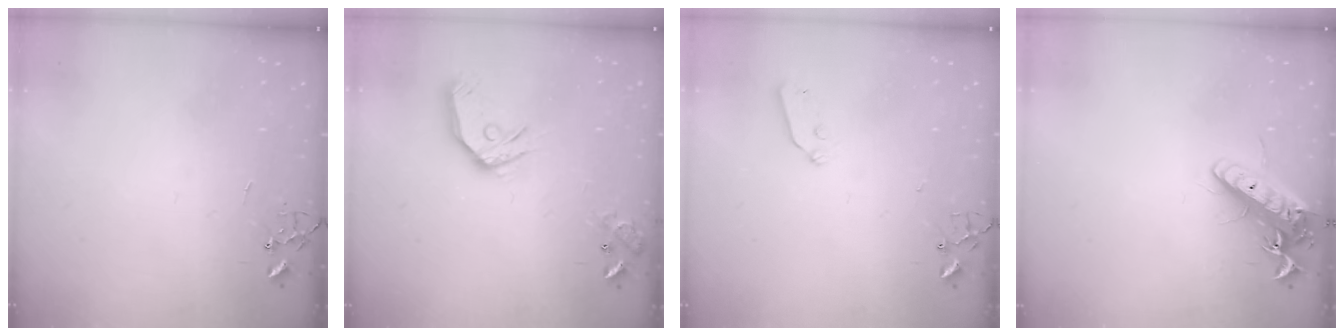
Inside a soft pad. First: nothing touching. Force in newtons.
{"total": 14.0, "press": 13.8, "slide": 1.9}
{"total": 3.3, "press": 3.3, "slide": 0.4}
{"total": 15.0, "press": 14.7, "slide": 2.8}